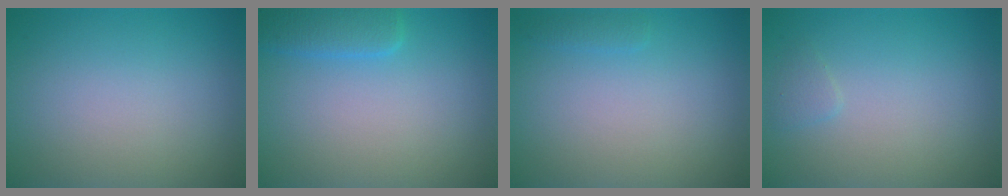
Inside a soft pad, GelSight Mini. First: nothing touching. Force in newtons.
{"total": 2.5, "press": 2.5, "slide": 0.3}
{"total": 0.7, "press": 0.7, "slide": 0.1}
{"total": 0.7, "press": 0.7, "slide": 0.1}